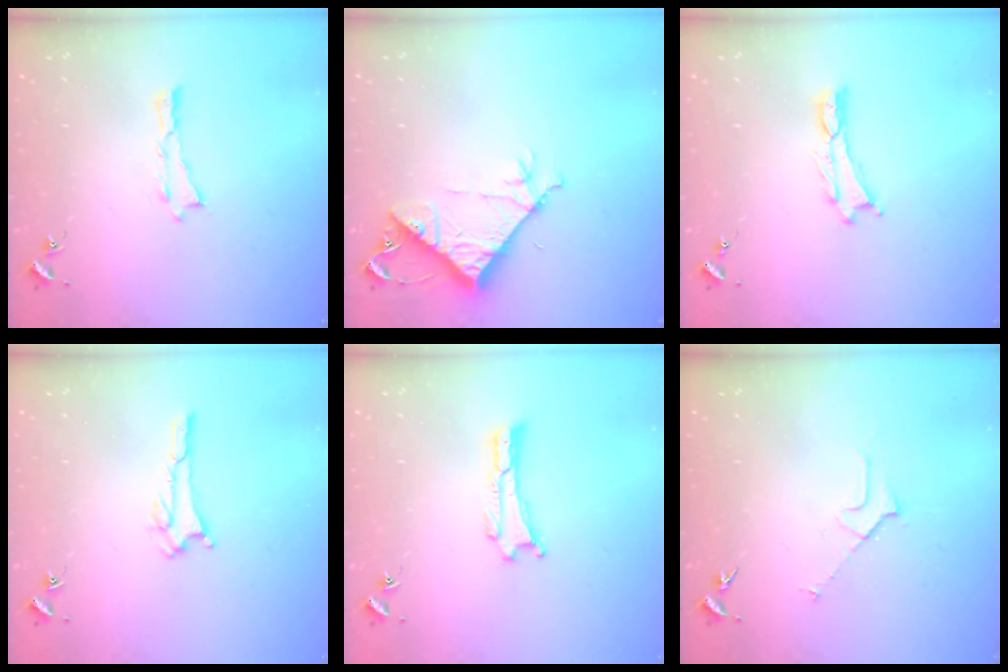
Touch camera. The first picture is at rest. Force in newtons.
{"total": 8.3, "press": 8.3, "slide": 0.8}
{"total": 0.0}
{"total": 1.8, "press": 1.8, "slide": 0.2}
{"total": 0.0}
{"total": 2.3, "press": 2.3, "slide": 0.2}